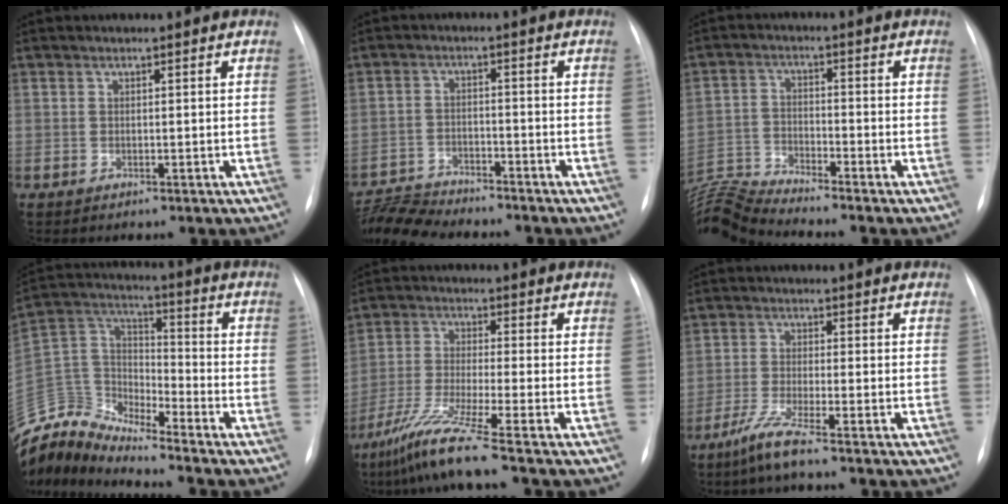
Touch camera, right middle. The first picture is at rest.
{"total": 8.5, "force": [-8.4, 0.3, 1.3], "torque": [-0.029, -0.001, -0.151]}
{"total": 9.0, "force": [-8.6, -2.5, 0.8], "torque": [-0.028, 0.001, -0.169]}
{"total": 11.3, "force": [-11.2, 0.4, 1.1], "torque": [-0.029, 0.053, -0.222]}
{"total": 8.6, "force": [-6.2, -2.0, 5.7], "torque": [-0.117, -0.041, -0.123]}
{"total": 4.5, "force": [-3.2, -0.7, 3.1], "torque": [-0.072, -0.015, -0.072]}